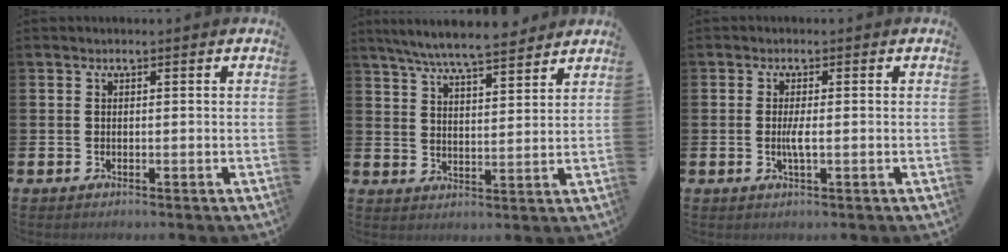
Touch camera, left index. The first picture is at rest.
{"total": 7.4, "force": [6.9, 0.6, 2.5], "torque": [-0.065, -0.034, 0.122]}
{"total": 1.9, "force": [-0.2, 0.2, 1.9], "torque": [-0.038, -0.003, -0.003]}